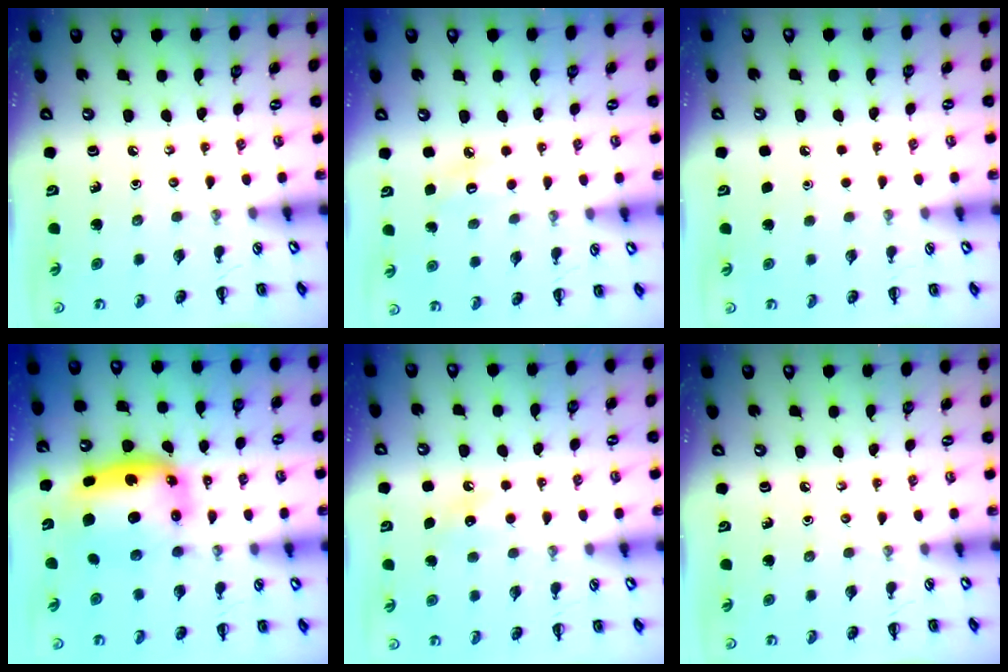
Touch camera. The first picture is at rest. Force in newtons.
{"total": 7.0, "press": 6.8, "slide": 1.8}
{"total": 1.7, "press": 1.7, "slide": 0.1}
{"total": 9.4, "press": 9.0, "slide": 2.8}
{"total": 5.2, "press": 5.0, "slide": 1.4}
{"total": 0.0}